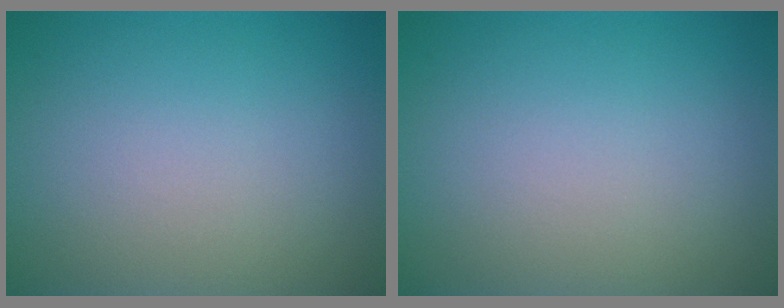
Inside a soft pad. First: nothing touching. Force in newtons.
{"total": 0.0}